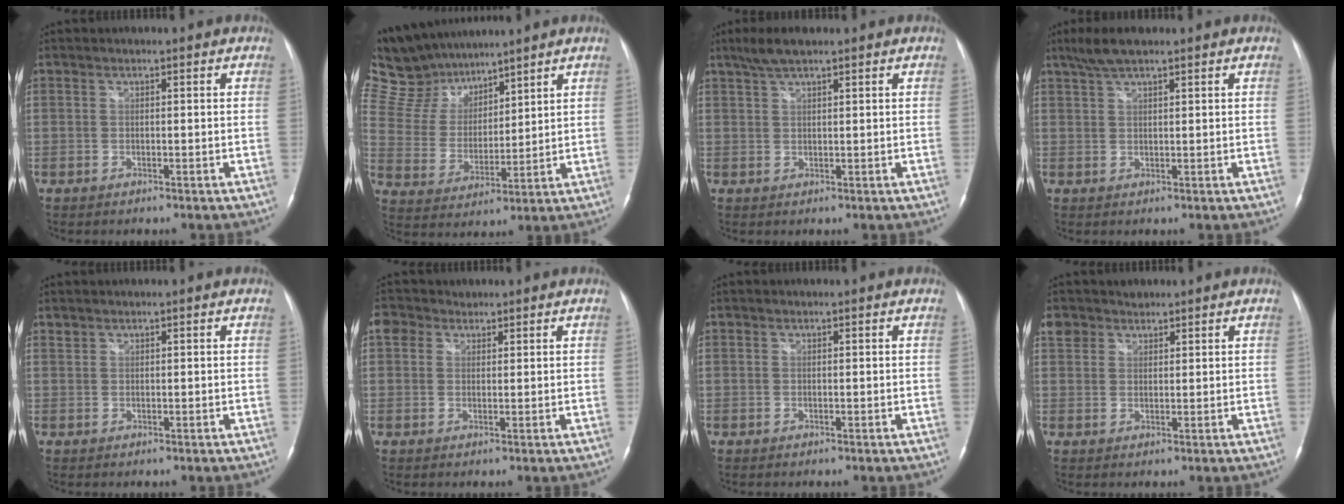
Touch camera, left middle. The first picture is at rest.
{"total": 13.2, "force": [11.7, 4.7, 3.8], "torque": [-0.087, 0.024, 0.229]}
{"total": 3.9, "force": [3.0, 0.7, 2.4], "torque": [-0.056, 0.010, 0.060]}
{"total": 4.3, "force": [3.3, 0.7, 2.7], "torque": [-0.061, 0.012, 0.066]}
{"total": 0.8, "force": [0.7, 0.4, -0.1], "torque": [0.003, 0.005, 0.012]}
{"total": 3.4, "force": [2.0, 2.7, 0.8], "torque": [-0.026, 0.023, 0.038]}
{"total": 0.0}
{"total": 3.4, "force": [2.4, 2.4, 0.2], "torque": [-0.005, 0.013, 0.041]}